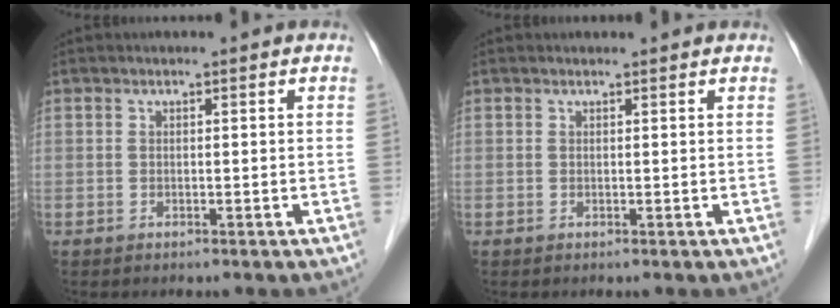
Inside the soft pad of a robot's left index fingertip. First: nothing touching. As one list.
[{"total": 1.3, "force": [1.3, 0.2, 0.3], "torque": [-0.011, 0.008, 0.014]}]